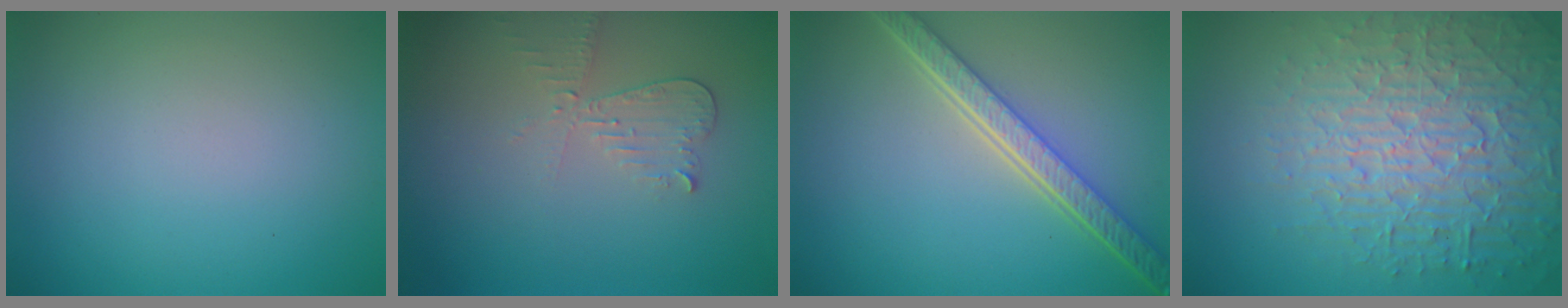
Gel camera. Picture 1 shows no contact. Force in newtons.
{"total": 2.2, "press": 2.2, "slide": 0.1}
{"total": 5.6, "press": 4.1, "slide": 3.8}
{"total": 7.2, "press": 7.0, "slide": 1.7}